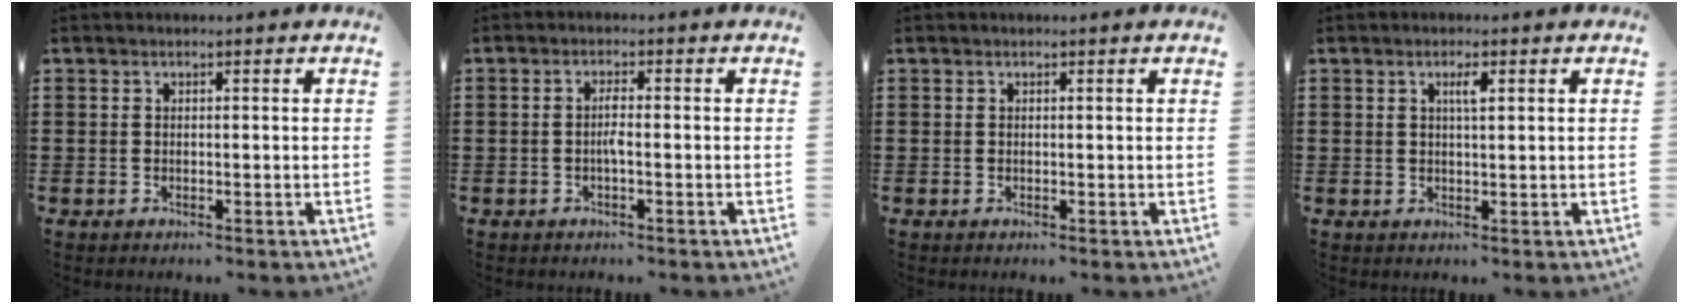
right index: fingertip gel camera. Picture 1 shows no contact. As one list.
[{"total": 2.3, "force": [-0.7, 0.2, 2.2], "torque": [-0.049, -0.003, -0.015]}, {"total": 0.0}, {"total": 2.1, "force": [0.8, 0.5, 1.9], "torque": [-0.031, 0.001, 0.010]}]